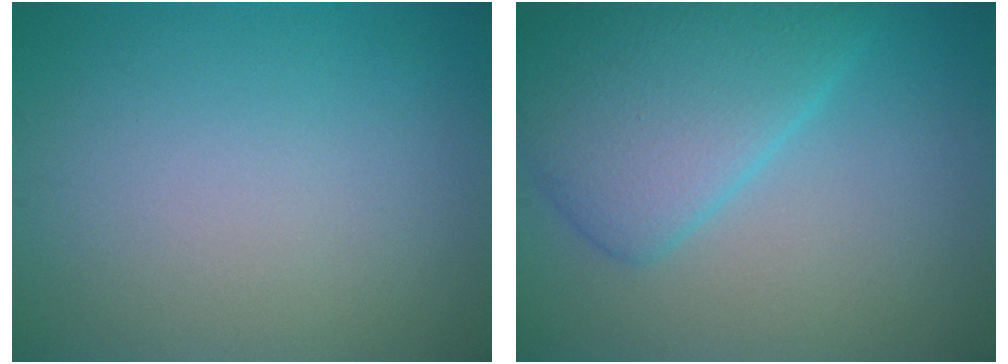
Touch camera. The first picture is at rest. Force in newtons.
{"total": 6.8, "press": 6.8, "slide": 0.2}